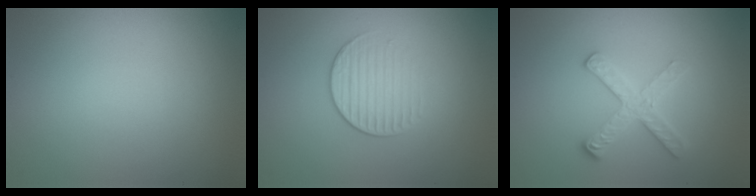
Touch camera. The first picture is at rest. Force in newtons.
{"total": 2.0, "press": 1.4, "slide": 1.4}
{"total": 2.6, "press": 2.4, "slide": 0.9}